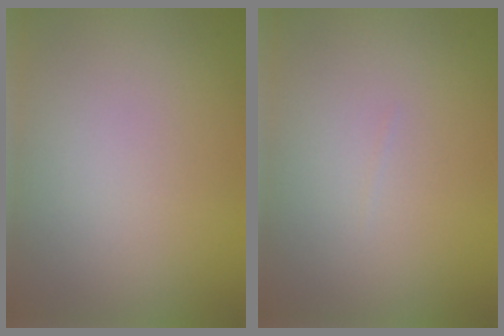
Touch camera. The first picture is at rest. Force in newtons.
{"total": 0.0}